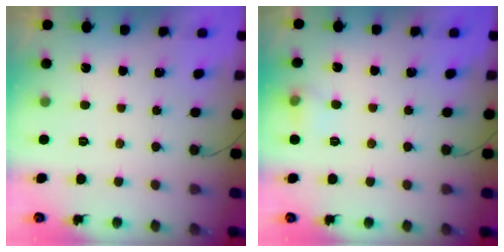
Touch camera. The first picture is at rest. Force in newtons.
{"total": 5.3, "press": 5.0, "slide": 1.7}